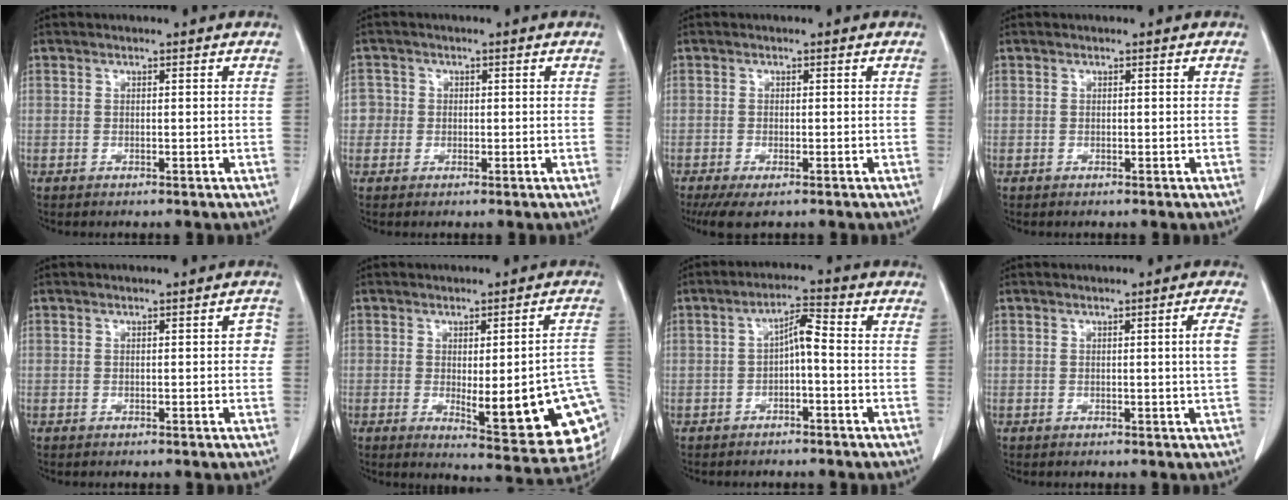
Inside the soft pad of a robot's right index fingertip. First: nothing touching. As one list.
[{"total": 2.6, "force": [-0.1, 2.6, -0.1], "torque": [0.017, 0.009, -0.006]}, {"total": 4.4, "force": [-3.0, 1.2, 3.0], "torque": [-0.053, -0.013, -0.048]}, {"total": 0.0}, {"total": 1.6, "force": [0.1, 0.7, 1.4], "torque": [-0.005, 0.006, -0.001]}, {"total": 18.7, "force": [-3.2, 4.0, 18.0], "torque": [-0.146, 0.000, -0.021]}, {"total": 4.1, "force": [-0.7, 1.0, 3.9], "torque": [-0.067, 0.017, -0.011]}, {"total": 2.4, "force": [0.1, -0.8, 2.2], "torque": [-0.034, -0.004, 0.005]}]